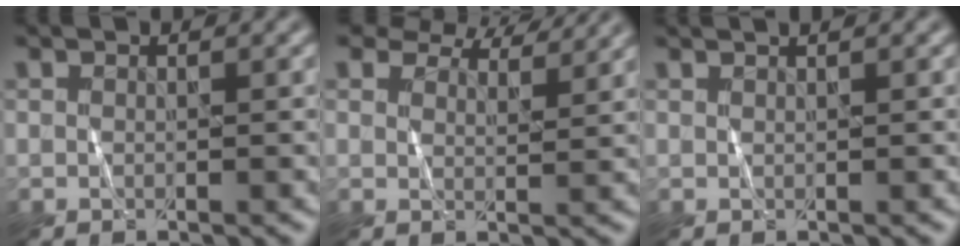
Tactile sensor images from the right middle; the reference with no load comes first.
{"total": 6.9, "force": [6.1, 2.1, 2.4], "torque": [-0.054, 0.002, 0.083]}
{"total": 1.9, "force": [1.4, 0.7, 1.1], "torque": [-0.002, 0.004, 0.002]}